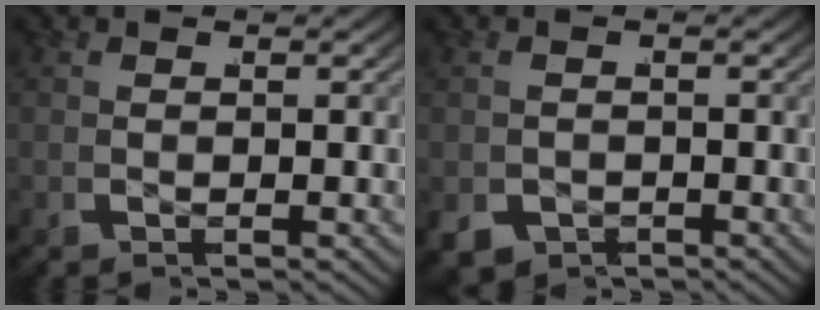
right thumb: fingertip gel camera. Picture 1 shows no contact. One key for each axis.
{"total": 2.2, "fx": -1.0, "fy": 1.9, "fz": 0.5, "tx": -0.013, "ty": -0.006, "tz": -0.010}